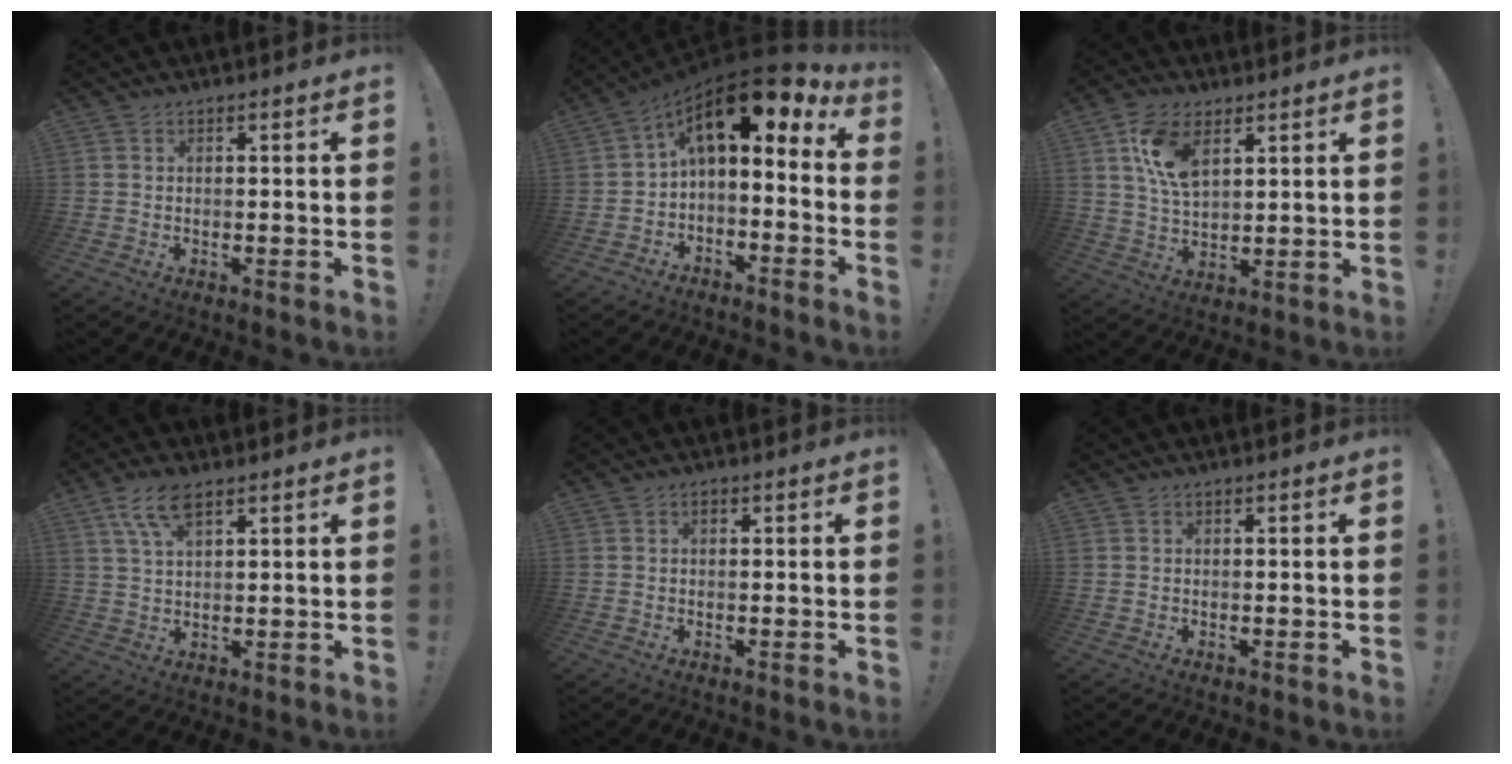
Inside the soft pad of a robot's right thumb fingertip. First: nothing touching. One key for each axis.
{"total": 10.9, "fx": 4.6, "fy": 4.5, "fz": 8.8, "tx": -0.139, "ty": -0.036, "tz": 0.078}
{"total": 11.5, "fx": 5.4, "fy": 6.5, "fz": 7.8, "tx": -0.150, "ty": -0.011, "tz": 0.098}
{"total": 8.2, "fx": 4.6, "fy": 3.5, "fz": 5.8, "tx": -0.111, "ty": -0.006, "tz": 0.088}
{"total": 0.6, "fx": 0.1, "fy": 0.6, "fz": 0.3, "tx": 0.000, "ty": 0.001, "tz": -0.001}
{"total": 0.0}